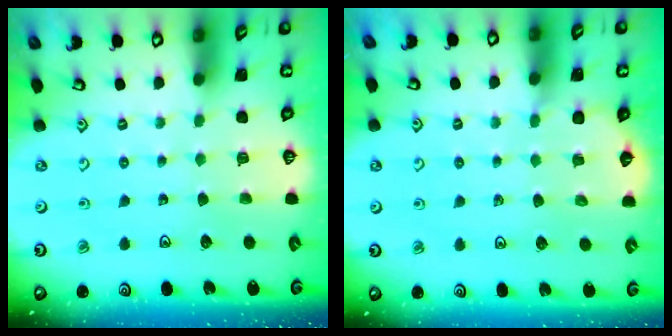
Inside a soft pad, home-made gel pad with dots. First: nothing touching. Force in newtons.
{"total": 4.3, "press": 4.2, "slide": 0.7}